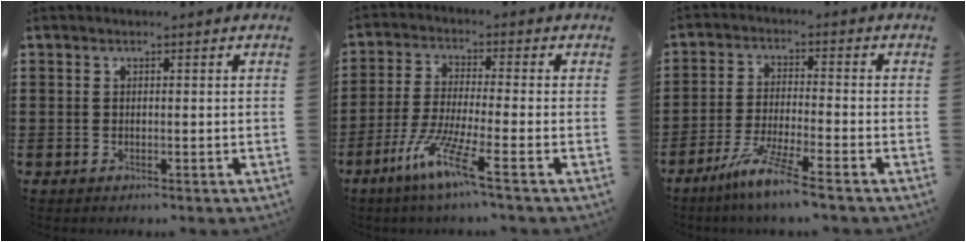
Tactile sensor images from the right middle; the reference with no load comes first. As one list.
[{"total": 7.9, "force": [-5.1, 0.1, 6.1], "torque": [-0.130, -0.013, -0.099]}, {"total": 6.9, "force": [-5.4, -0.2, 4.4], "torque": [-0.088, -0.012, -0.100]}]